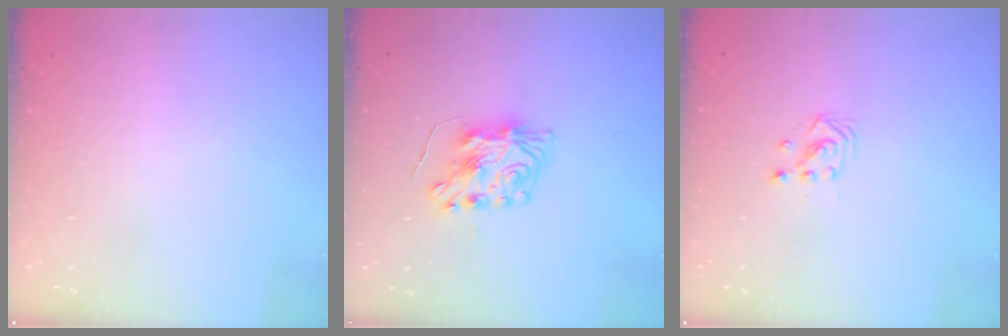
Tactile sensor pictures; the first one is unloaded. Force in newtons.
{"total": 7.8, "press": 7.8, "slide": 0.2}
{"total": 3.0, "press": 3.0, "slide": 0.4}